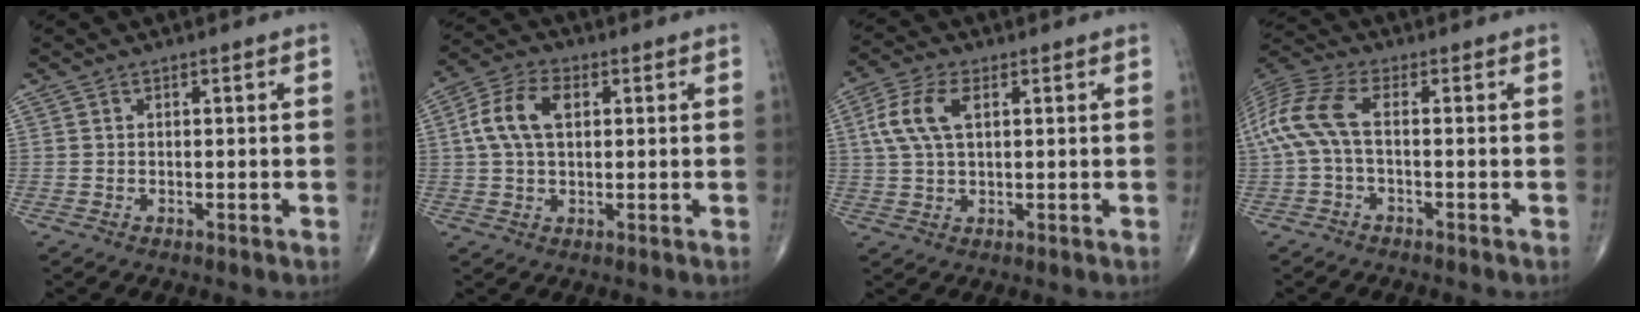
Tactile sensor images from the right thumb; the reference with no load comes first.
{"total": 8.6, "force": [1.8, 5.1, 6.8], "torque": [-0.139, 0.019, 0.031]}
{"total": 7.9, "force": [2.2, 4.0, 6.4], "torque": [-0.148, 0.013, 0.042]}
{"total": 9.9, "force": [-0.4, 4.0, 9.0], "torque": [-0.223, 0.032, -0.014]}